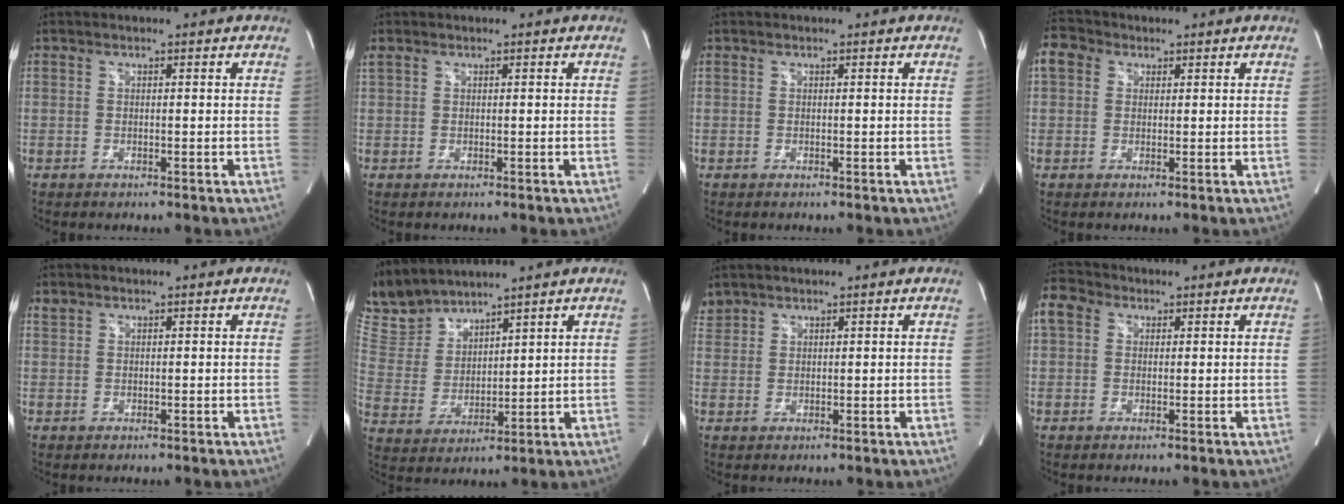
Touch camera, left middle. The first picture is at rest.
{"total": 0.7, "force": [0.5, 0.4, 0.3], "torque": [-0.019, 0.019, 0.016]}
{"total": 0.0}
{"total": 4.1, "force": [1.6, 3.3, 1.7], "torque": [-0.043, 0.022, 0.030]}
{"total": 0.7, "force": [0.7, 0.2, 0.0], "torque": [-0.005, 0.007, 0.017]}
{"total": 8.4, "force": [8.2, 1.6, 0.8], "torque": [-0.038, 0.012, 0.188]}
{"total": 2.2, "force": [2.1, 0.7, -0.1], "torque": [-0.002, 0.014, 0.044]}
{"total": 4.8, "force": [1.9, 3.8, 2.4], "torque": [-0.061, 0.028, 0.036]}